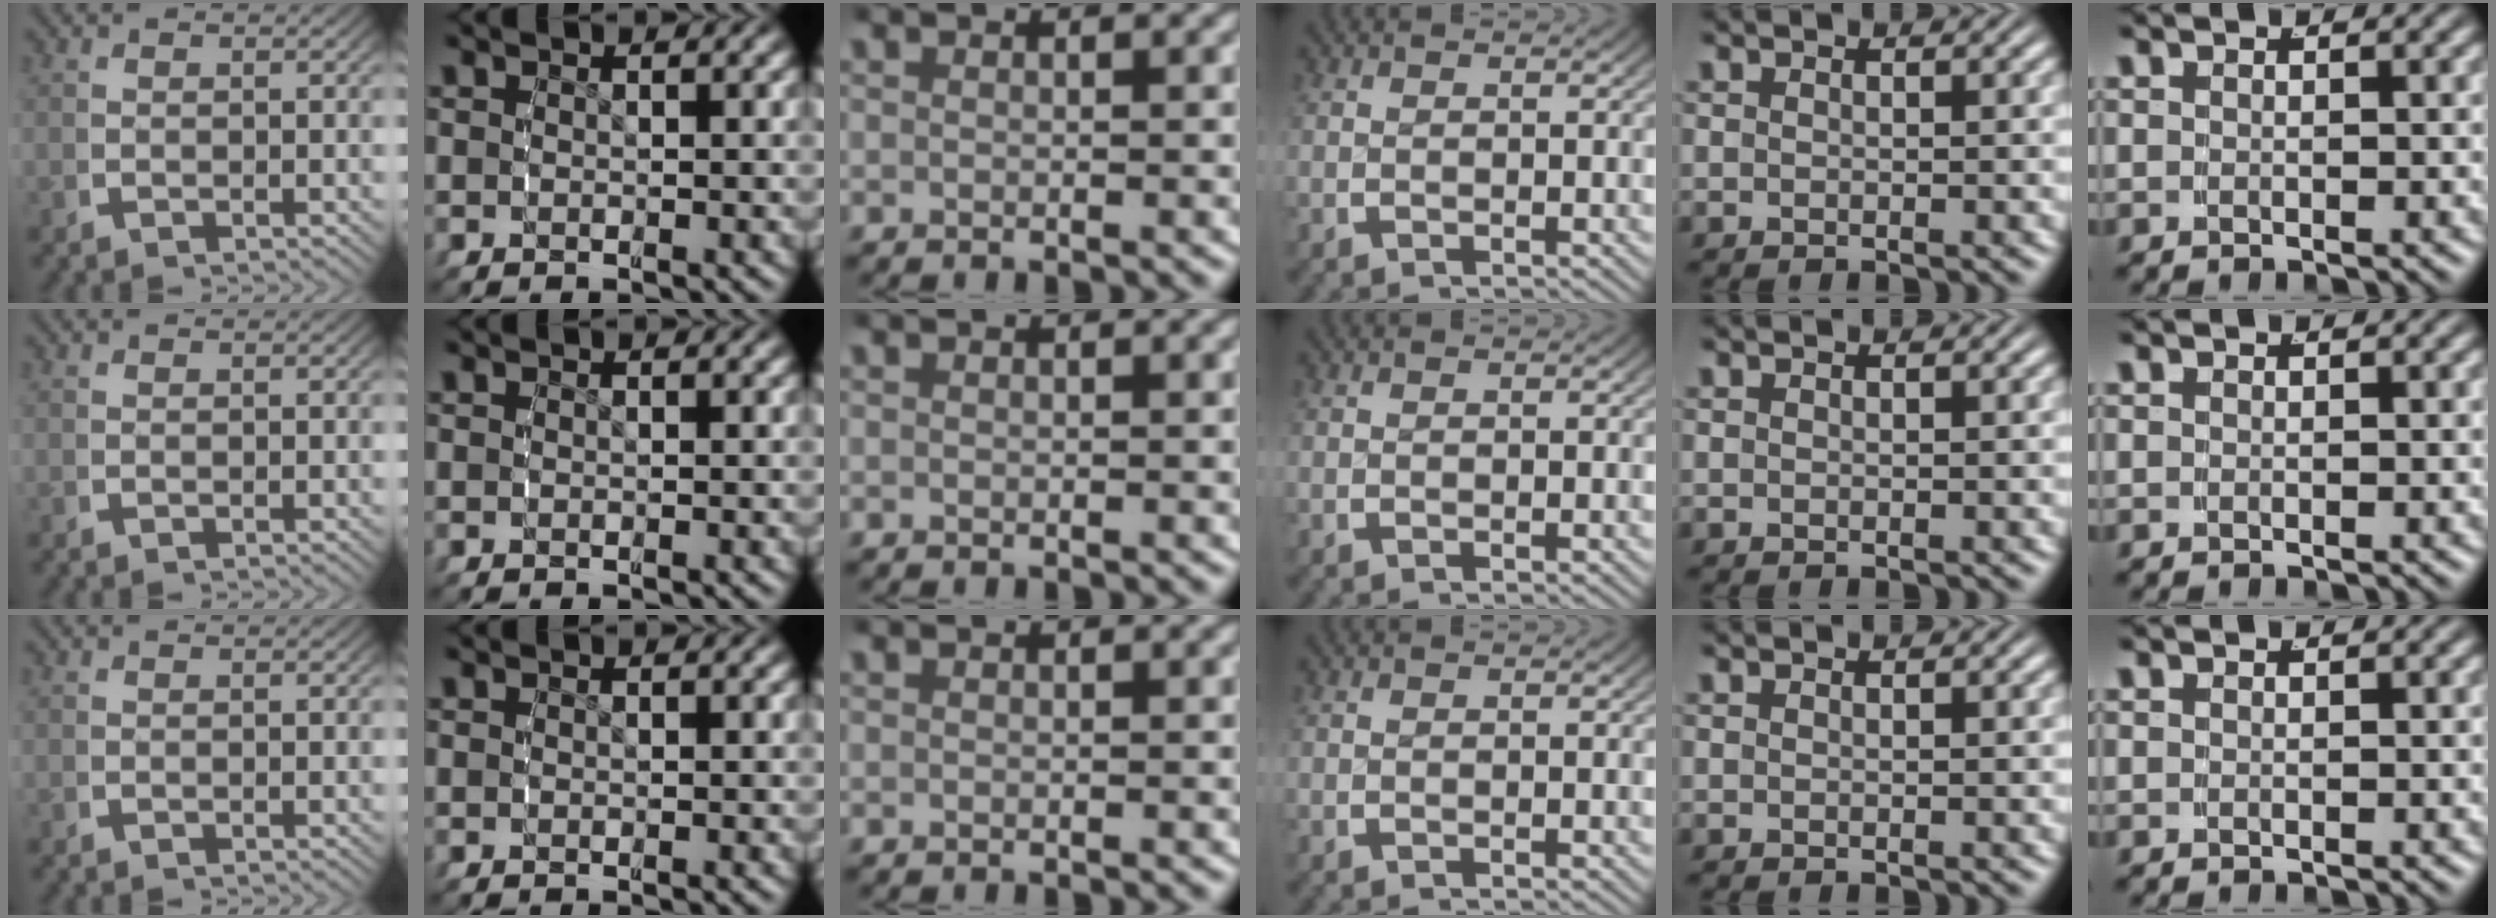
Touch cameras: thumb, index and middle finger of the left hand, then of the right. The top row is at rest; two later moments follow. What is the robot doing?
{"motion": "reach", "object": "shirt"}